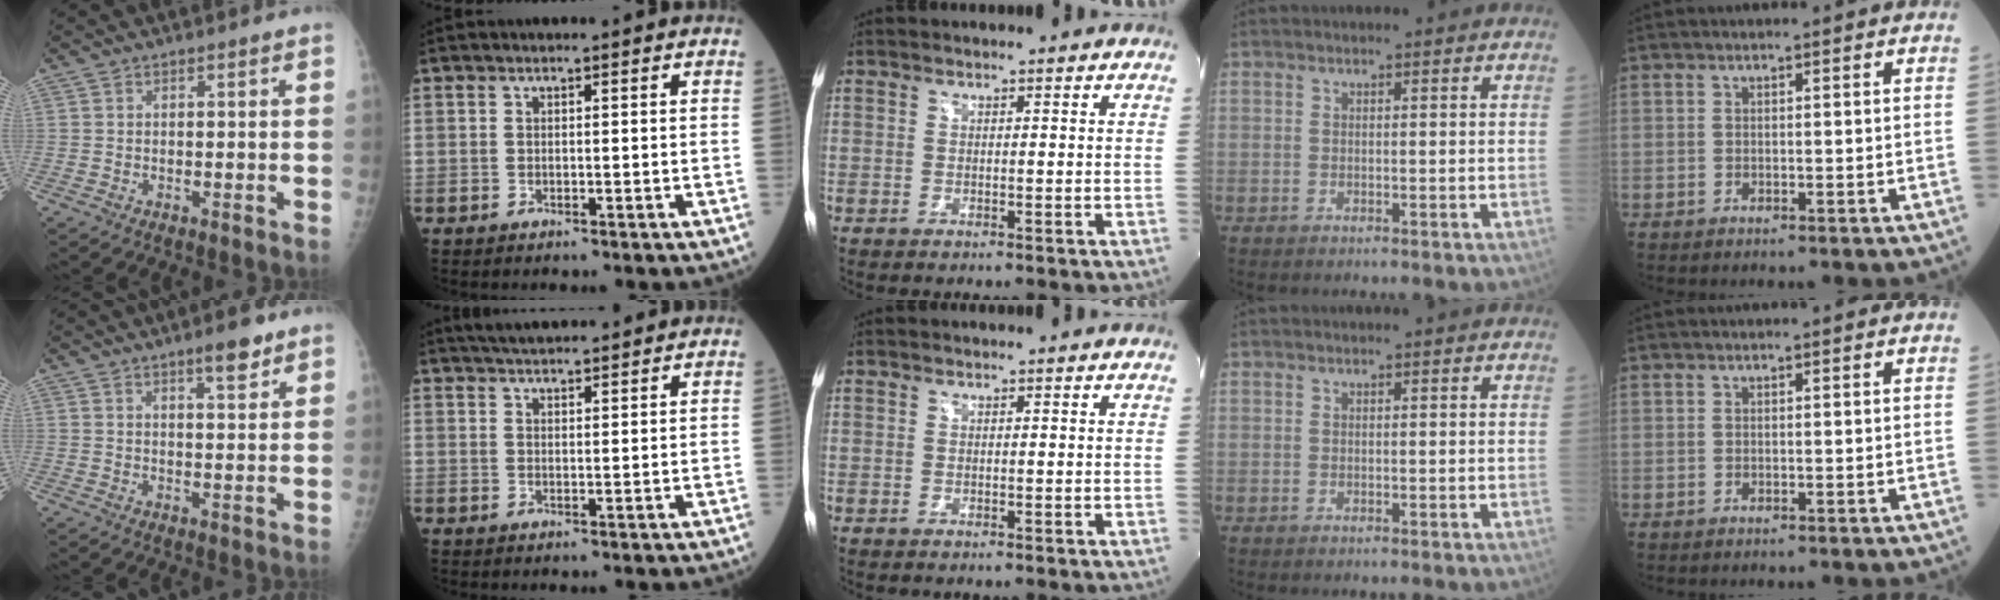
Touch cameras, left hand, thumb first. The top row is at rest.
{"thumb": {"total": 5.1, "force": [3.4, 1.3, 3.5], "torque": [-0.043, -0.020, 0.049]}, "index": {"total": 7.2, "force": [6.6, 0.7, 2.7], "torque": [-0.043, 0.032, 0.102]}}